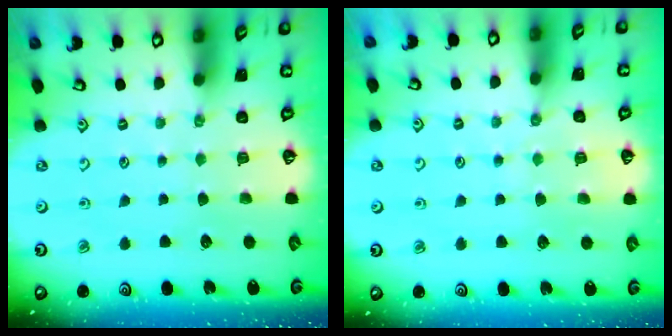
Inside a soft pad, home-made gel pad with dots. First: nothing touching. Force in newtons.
{"total": 6.5, "press": 6.5, "slide": 0.6}